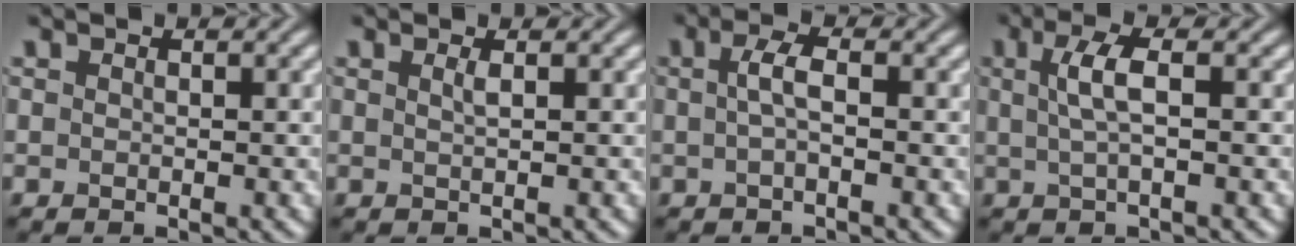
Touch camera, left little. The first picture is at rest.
{"total": 0.9, "force": [0.3, 0.3, 0.8], "torque": [-0.009, 0.002, 0.003]}
{"total": 1.9, "force": [0.0, 0.4, 1.8], "torque": [-0.038, 0.006, -0.002]}
{"total": 2.8, "force": [0.4, 0.7, 2.7], "torque": [-0.057, 0.005, 0.008]}